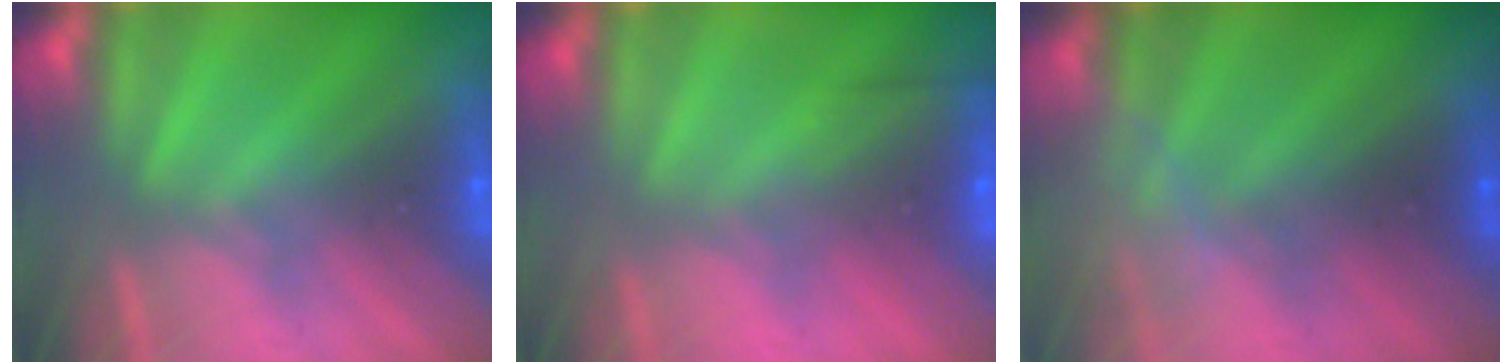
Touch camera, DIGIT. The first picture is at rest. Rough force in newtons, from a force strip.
{"total": 2.4}
{"total": 2.4}